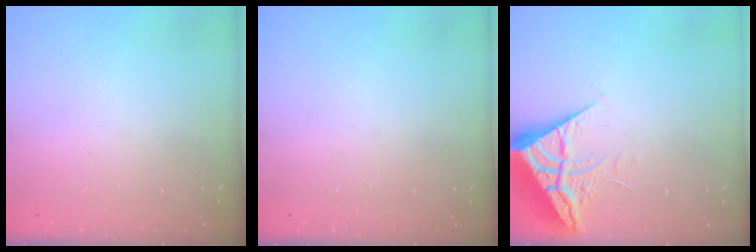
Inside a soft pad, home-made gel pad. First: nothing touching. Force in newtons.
{"total": 0.0}
{"total": 6.5, "press": 6.4, "slide": 0.7}